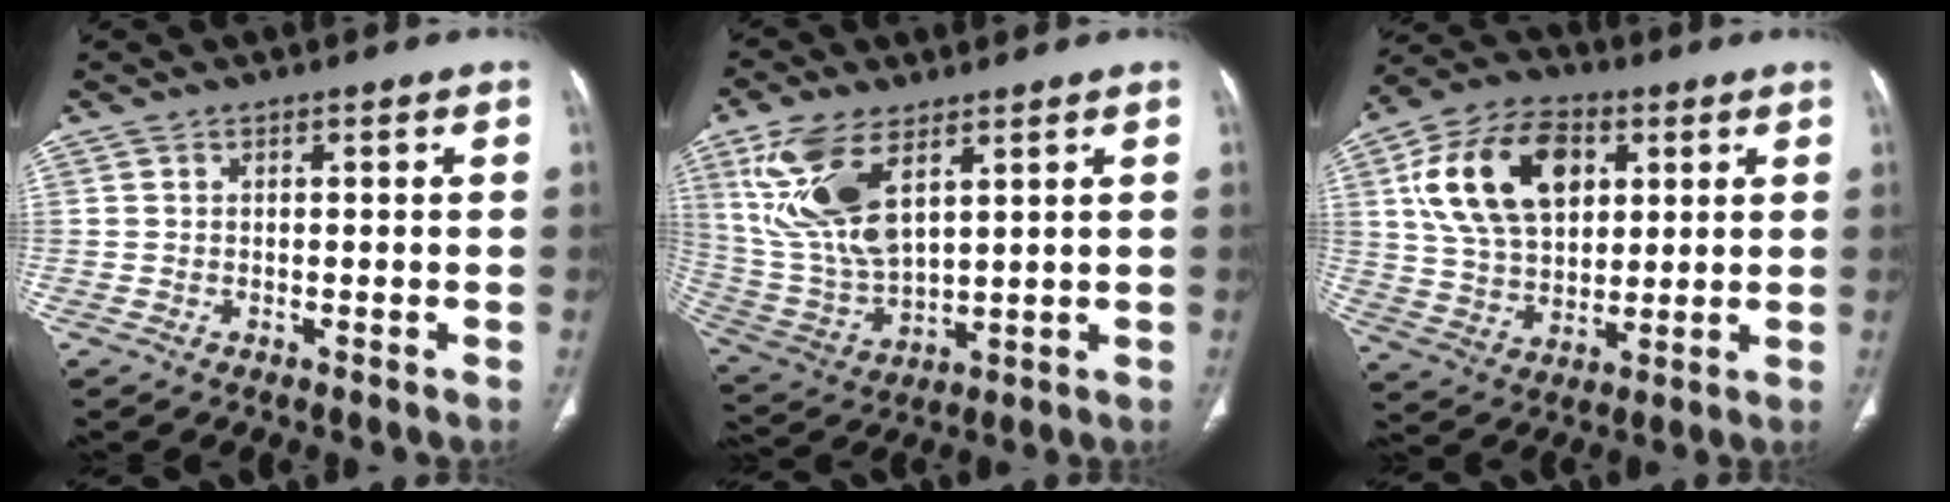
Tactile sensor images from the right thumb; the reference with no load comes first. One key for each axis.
{"total": 15.9, "fx": 7.0, "fy": 7.6, "fz": 12.1, "tx": -0.247, "ty": -0.022, "tz": 0.151}
{"total": 19.1, "fx": 6.0, "fy": 12.4, "fz": 13.3, "tx": -0.214, "ty": -0.002, "tz": 0.111}